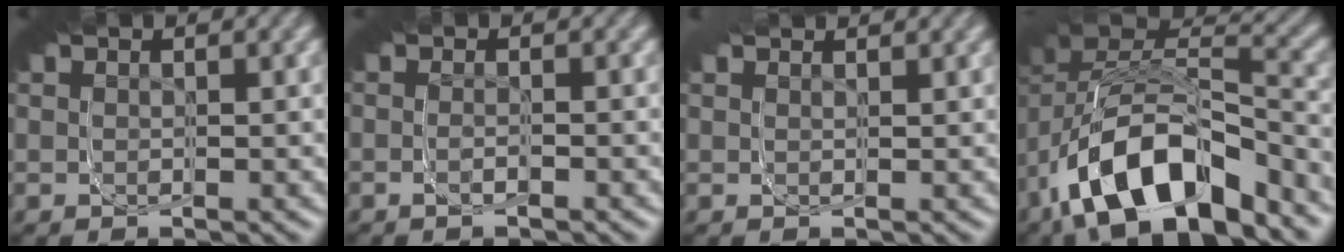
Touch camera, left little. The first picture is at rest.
{"total": 1.3, "force": [-0.4, -1.1, 0.5], "torque": [0.007, 0.012, -0.012]}
{"total": 0.9, "force": [0.7, 0.6, 0.2], "torque": [-0.015, 0.003, 0.011]}
{"total": 10.0, "force": [-6.9, 5.4, 4.8], "torque": [-0.104, -0.015, -0.109]}